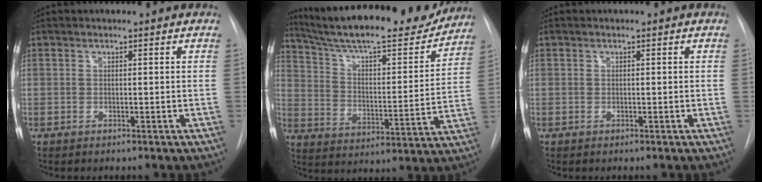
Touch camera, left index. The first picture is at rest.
{"total": 22.6, "force": [20.0, 3.2, 9.9], "torque": [-0.166, -0.026, 0.296]}
{"total": 0.0}